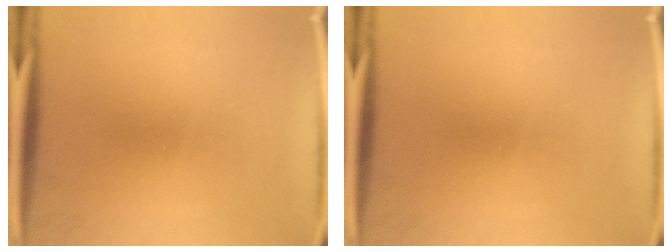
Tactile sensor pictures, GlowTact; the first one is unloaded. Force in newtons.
{"total": 0.0}